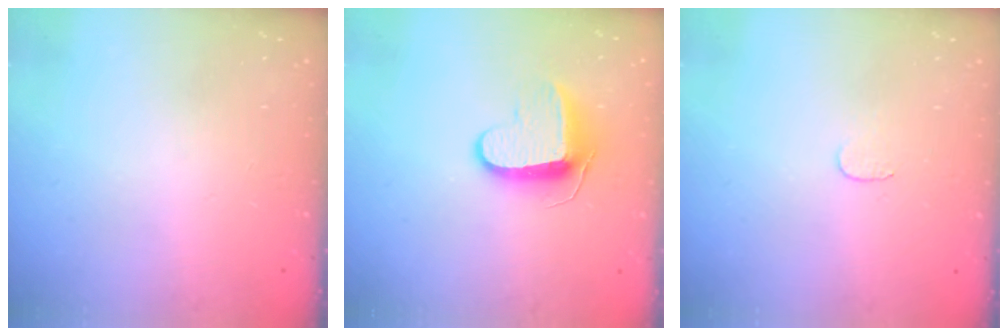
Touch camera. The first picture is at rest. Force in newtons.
{"total": 9.4, "press": 9.4, "slide": 0.2}
{"total": 3.0, "press": 3.0, "slide": 0.3}